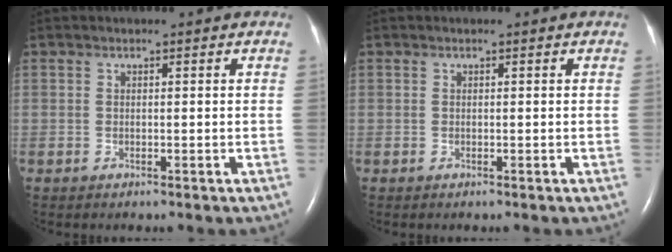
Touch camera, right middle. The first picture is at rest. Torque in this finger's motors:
{"motor_torque": [-0.23, 0.13, -0.10, -0.04]}